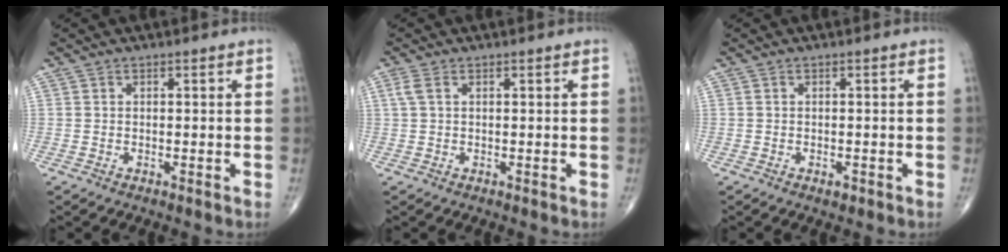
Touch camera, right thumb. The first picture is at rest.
{"total": 1.9, "force": [0.7, 1.0, 1.5], "torque": [-0.046, 0.015, 0.018]}
{"total": 0.9, "force": [-0.5, 0.5, 0.6], "torque": [-0.005, -0.001, -0.007]}